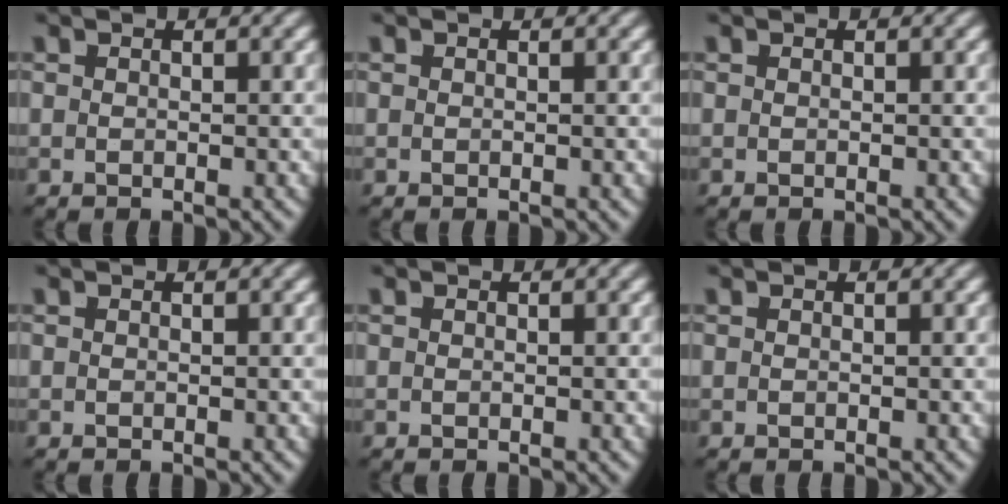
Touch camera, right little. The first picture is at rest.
{"total": 0.0}
{"total": 0.0}
{"total": 0.0}
{"total": 0.0}
{"total": 0.0}